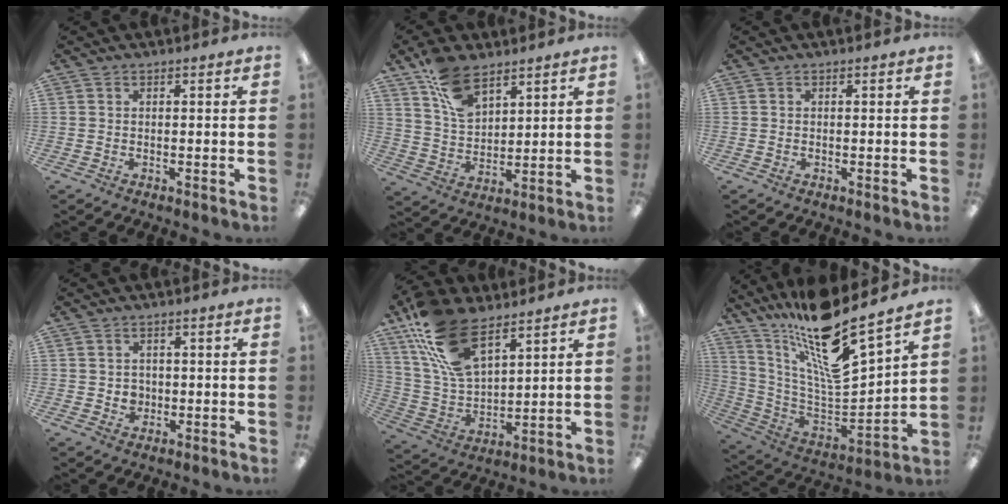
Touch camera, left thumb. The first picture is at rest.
{"total": 11.5, "force": [7.5, 5.9, 6.3], "torque": [-0.119, -0.024, 0.142]}
{"total": 0.0}
{"total": 2.5, "force": [0.3, 2.3, 0.7], "torque": [-0.010, 0.000, 0.003]}
{"total": 18.6, "force": [11.6, 8.9, 11.5], "torque": [-0.258, -0.046, 0.211]}
{"total": 18.0, "force": [14.0, 2.1, 11.1], "torque": [-0.186, -0.123, 0.224]}